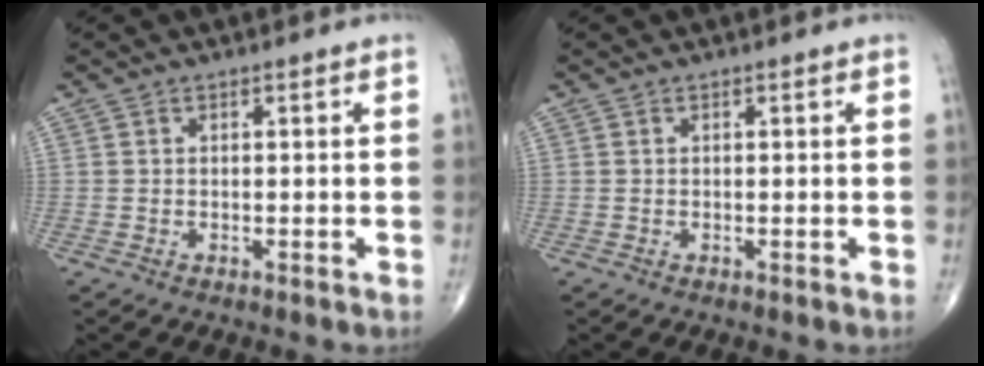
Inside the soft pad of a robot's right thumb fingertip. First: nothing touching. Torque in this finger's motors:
{"motor_torque": [0.00, 0.00, 0.00, 0.00, 0.00]}